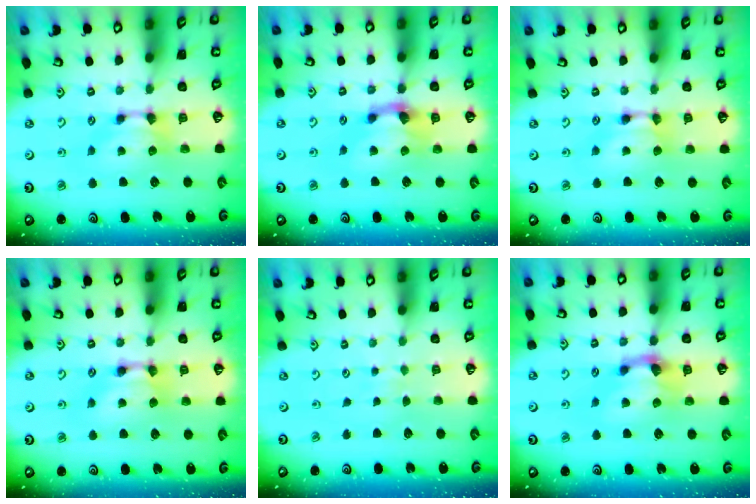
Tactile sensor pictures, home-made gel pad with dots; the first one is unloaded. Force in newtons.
{"total": 2.3, "press": 1.4, "slide": 1.8}
{"total": 1.6, "press": 1.6, "slide": 0.1}
{"total": 1.8, "press": 1.8, "slide": 0.1}
{"total": 4.4, "press": 4.4, "slide": 0.3}
{"total": 2.3, "press": 1.4, "slide": 1.8}